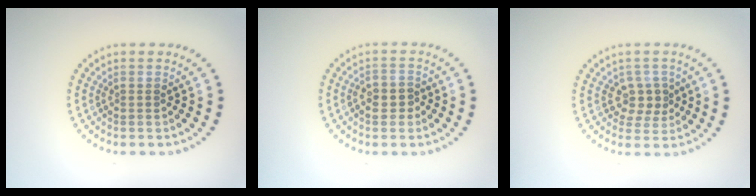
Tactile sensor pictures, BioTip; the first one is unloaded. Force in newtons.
{"total": 2.3, "press": 2.2, "slide": 0.6}
{"total": 2.3, "press": 2.1, "slide": 0.9}